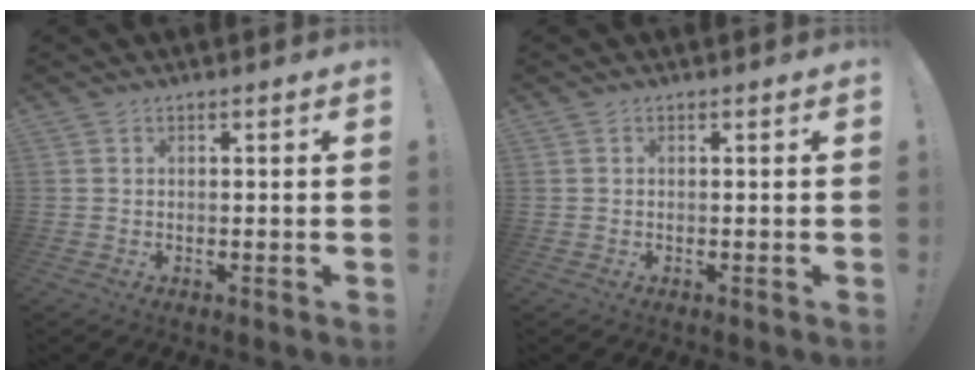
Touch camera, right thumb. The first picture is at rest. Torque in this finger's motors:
{"motor_torque": [-0.15, -0.02, 0.24, -0.11, -0.06]}